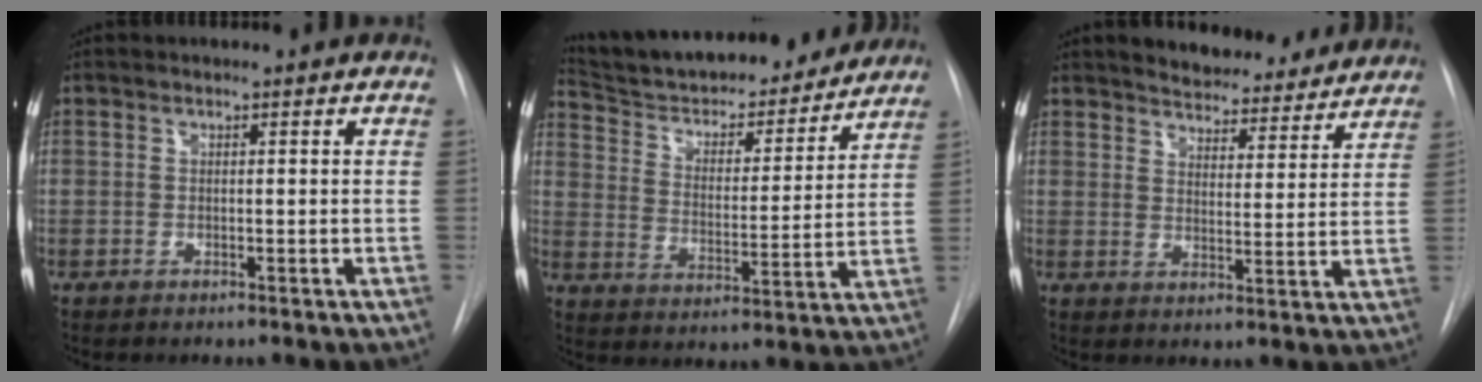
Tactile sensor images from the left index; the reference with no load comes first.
{"total": 21.7, "force": [19.9, 4.8, 7.3], "torque": [-0.113, -0.003, 0.295]}
{"total": 13.2, "force": [12.3, 3.5, 3.2], "torque": [-0.024, -0.012, 0.156]}